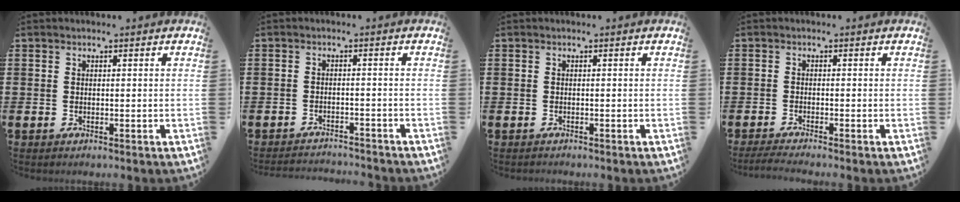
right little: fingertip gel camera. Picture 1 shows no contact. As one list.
[{"total": 1.9, "force": [-1.8, -0.3, -0.4], "torque": [0.004, 0.002, -0.038]}, {"total": 0.0}, {"total": 1.4, "force": [-1.1, 0.0, 0.9], "torque": [-0.013, 0.001, -0.020]}]